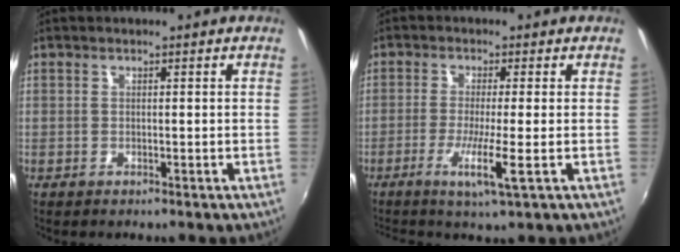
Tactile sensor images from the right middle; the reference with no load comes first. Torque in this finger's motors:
{"motor_torque": [1.07, -1.07, 0.20, 0.13]}